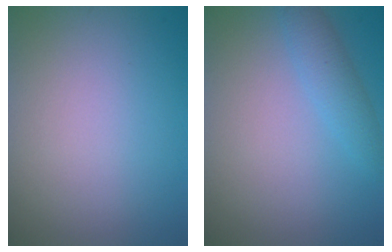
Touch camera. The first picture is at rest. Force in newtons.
{"total": 2.3, "press": 2.3, "slide": 0.1}